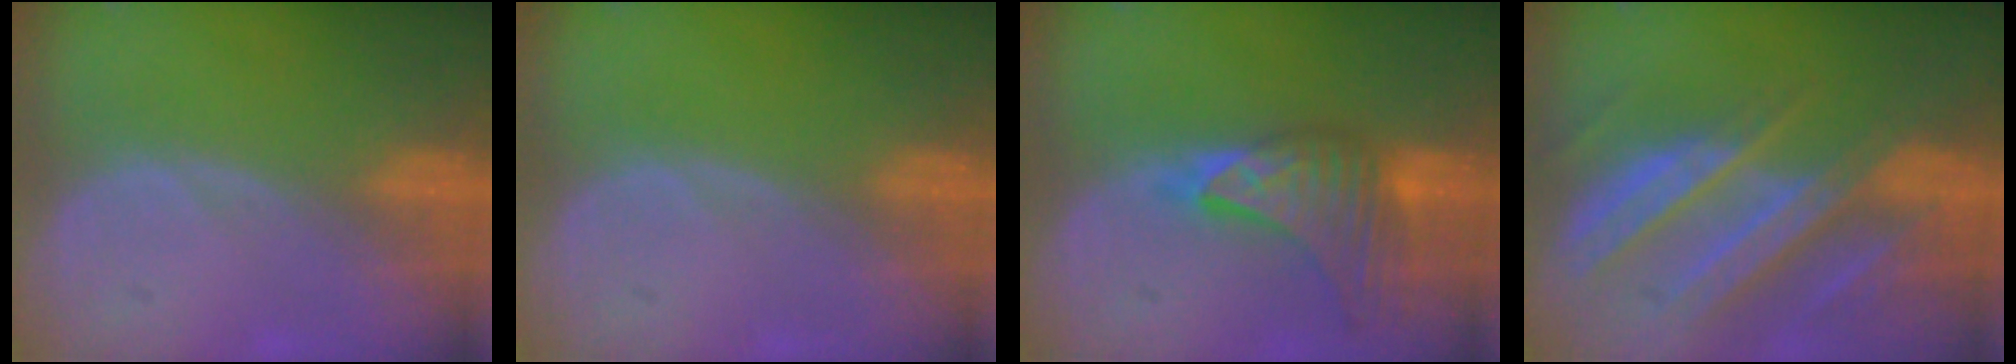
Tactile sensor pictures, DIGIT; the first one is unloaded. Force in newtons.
{"total": 0.0}
{"total": 9.0, "press": 8.4, "slide": 3.2}
{"total": 10.6, "press": 9.3, "slide": 5.0}